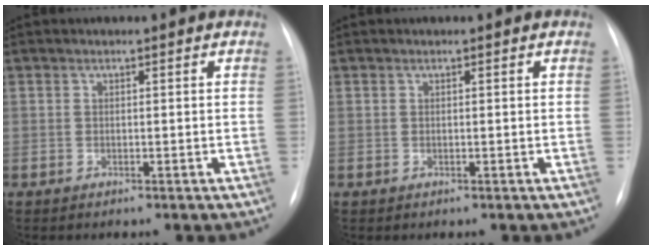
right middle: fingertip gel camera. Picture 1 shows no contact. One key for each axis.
{"total": 0.0}